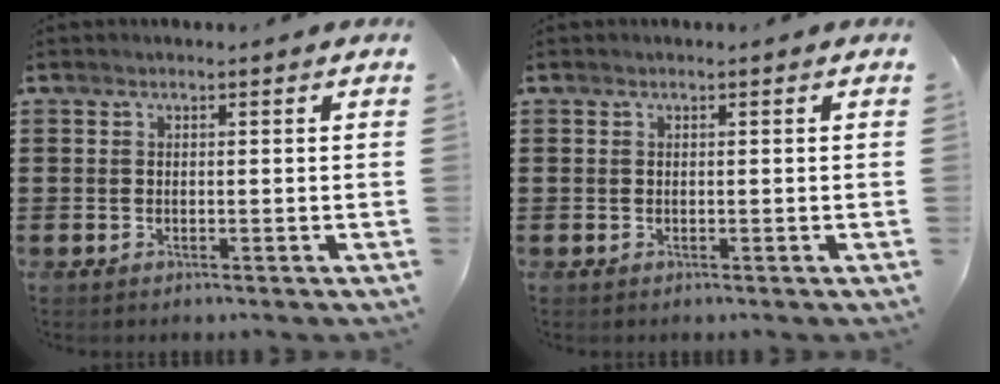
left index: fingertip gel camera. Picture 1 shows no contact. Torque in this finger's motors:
{"motor_torque": [-0.04, -0.19, 0.03, -0.01]}